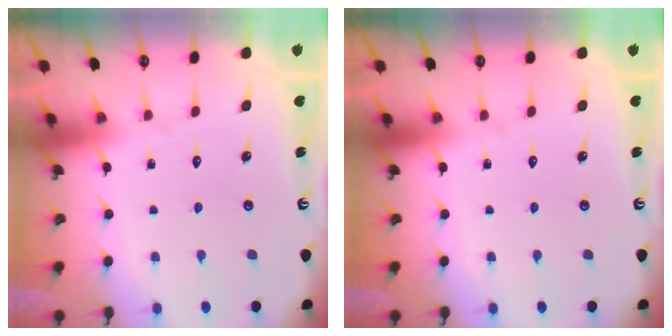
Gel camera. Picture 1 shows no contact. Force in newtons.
{"total": 0.0}